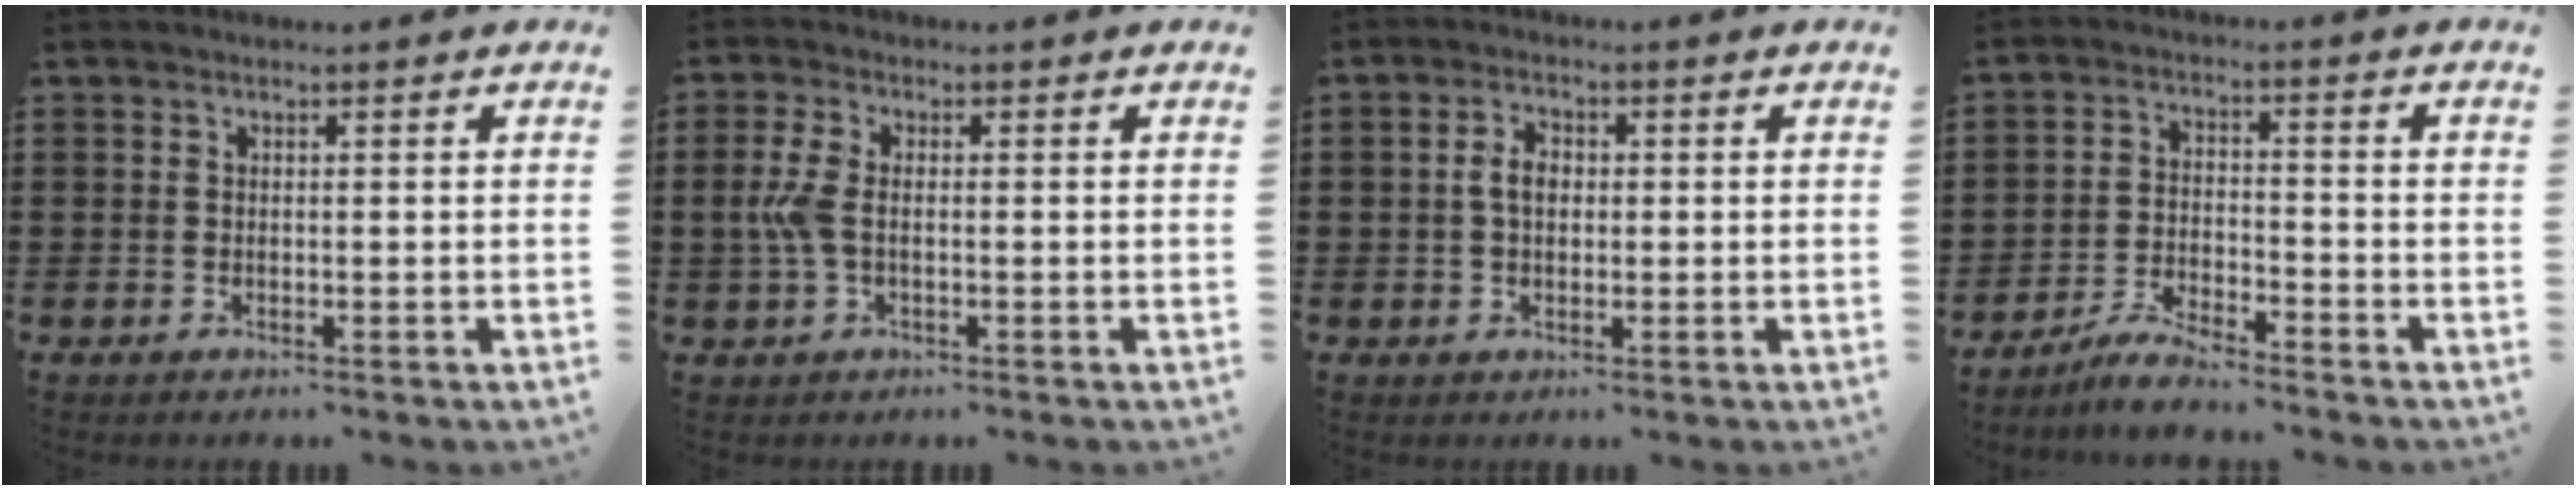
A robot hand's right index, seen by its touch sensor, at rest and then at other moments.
{"total": 4.3, "force": [-0.4, 2.0, 3.8], "torque": [-0.098, -0.006, -0.015]}
{"total": 3.0, "force": [0.2, 1.9, 2.3], "torque": [-0.048, 0.009, 0.003]}
{"total": 4.4, "force": [-4.2, 0.3, 1.3], "torque": [-0.031, 0.006, -0.083]}